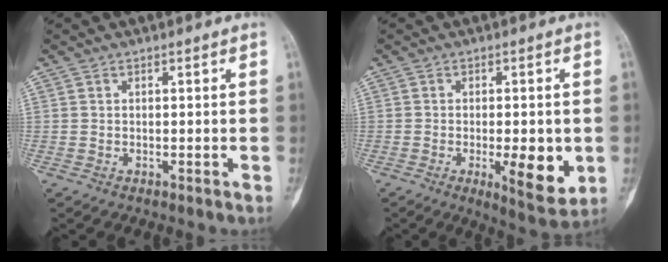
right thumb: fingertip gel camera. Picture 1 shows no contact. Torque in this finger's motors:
{"motor_torque": [-0.15, 0.50, 0.11, -0.06, 0.11]}